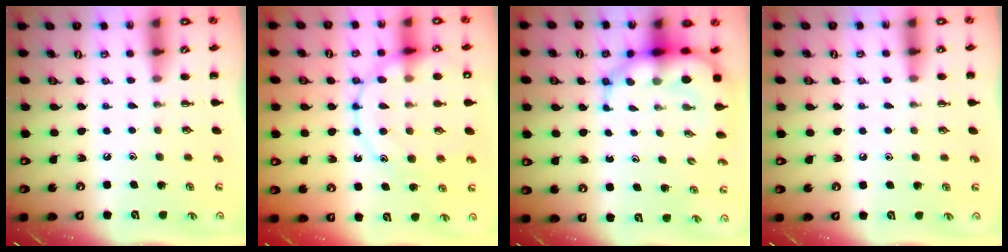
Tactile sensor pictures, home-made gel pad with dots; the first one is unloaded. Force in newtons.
{"total": 18.3, "press": 18.2, "slide": 2.0}
{"total": 9.6, "press": 9.2, "slide": 2.8}
{"total": 3.7, "press": 3.4, "slide": 1.3}